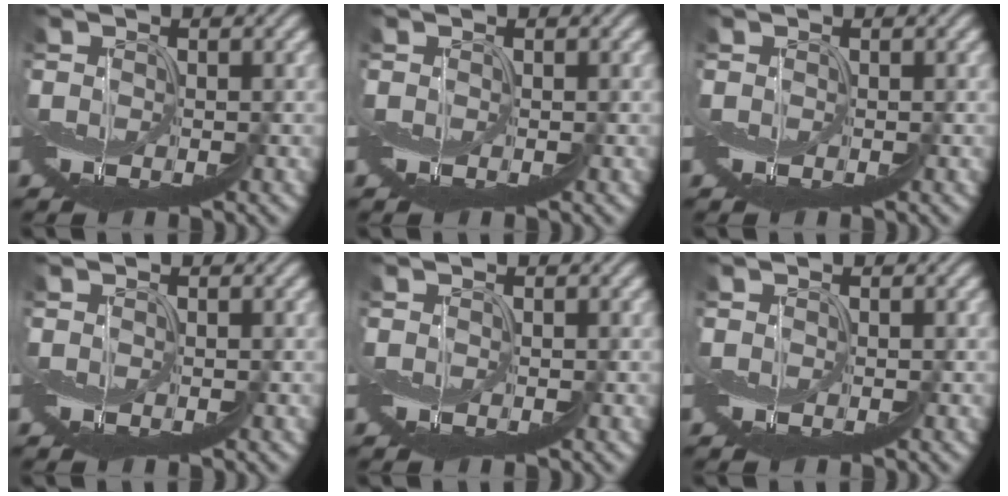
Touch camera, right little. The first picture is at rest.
{"total": 0.0}
{"total": 0.0}
{"total": 0.0}
{"total": 0.0}
{"total": 0.0}